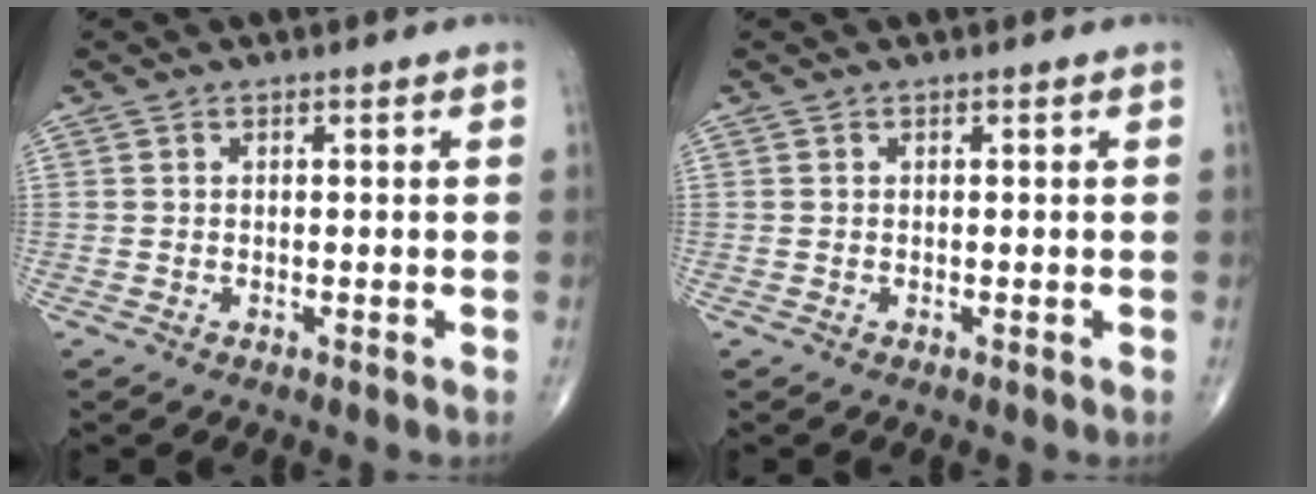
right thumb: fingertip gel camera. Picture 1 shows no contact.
{"total": 0.0}